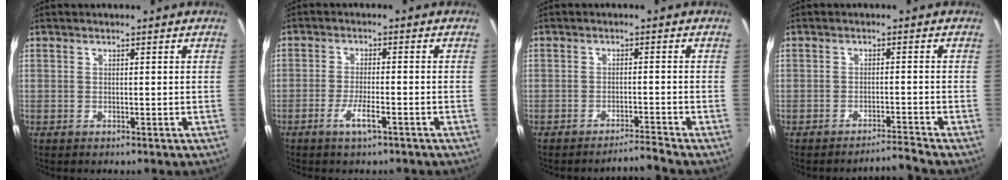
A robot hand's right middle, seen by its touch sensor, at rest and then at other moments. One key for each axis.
{"total": 3.9, "fx": -2.5, "fy": 0.5, "fz": 3.0, "tx": -0.068, "ty": -0.005, "tz": -0.048}
{"total": 3.0, "fx": -2.6, "fy": -1.5, "fz": -0.2, "tx": -0.002, "ty": 0.004, "tz": -0.044}
{"total": 3.1, "fx": -2.6, "fy": -1.6, "fz": -0.4, "tx": 0.002, "ty": 0.004, "tz": -0.045}